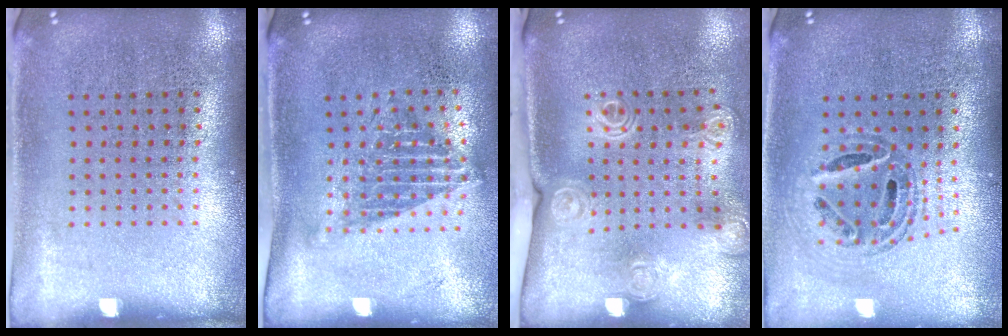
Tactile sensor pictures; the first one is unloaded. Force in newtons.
{"total": 1.3, "press": 1.0, "slide": 0.9}
{"total": 1.9, "press": 1.5, "slide": 1.3}
{"total": 0.9, "press": 0.9, "slide": 0.1}